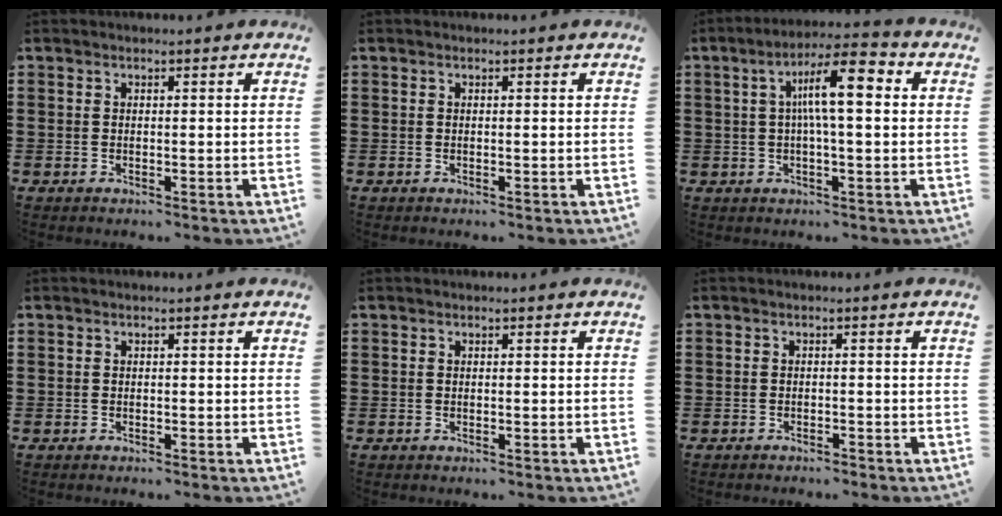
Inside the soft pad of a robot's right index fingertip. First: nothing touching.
{"total": 0.0}
{"total": 9.5, "force": [1.8, 2.2, 9.1], "torque": [-0.159, 0.003, 0.023]}
{"total": 0.0}
{"total": 0.0}
{"total": 1.0, "force": [-1.0, 0.1, 0.1], "torque": [-0.005, 0.000, -0.021]}